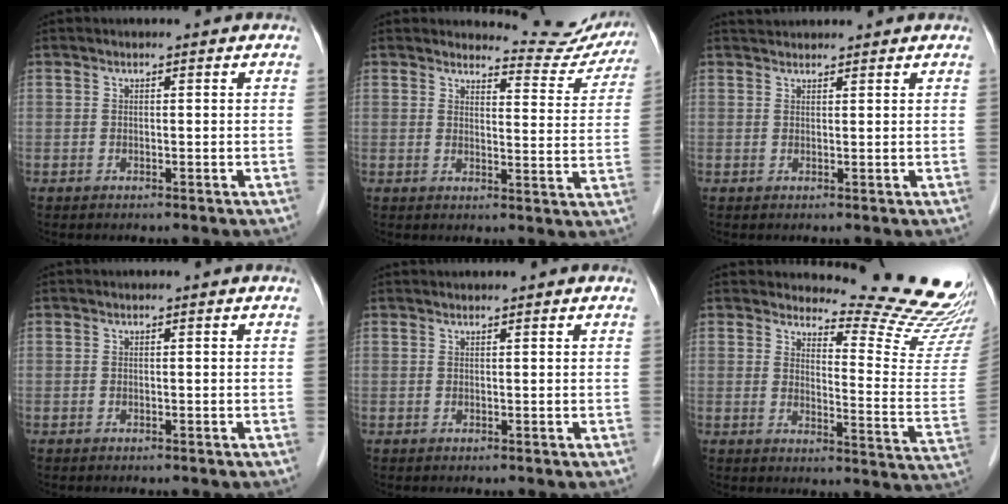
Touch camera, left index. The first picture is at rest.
{"total": 10.2, "force": [10.1, 1.4, -0.2], "torque": [0.015, -0.052, 0.102]}
{"total": 3.9, "force": [3.8, 0.7, 0.6], "torque": [-0.012, 0.036, 0.058]}
{"total": 0.0}
{"total": 2.1, "force": [2.0, 0.1, 0.7], "torque": [-0.008, 0.025, 0.029]}
{"total": 18.2, "force": [17.5, 0.7, 4.9], "torque": [-0.057, -0.147, 0.189]}